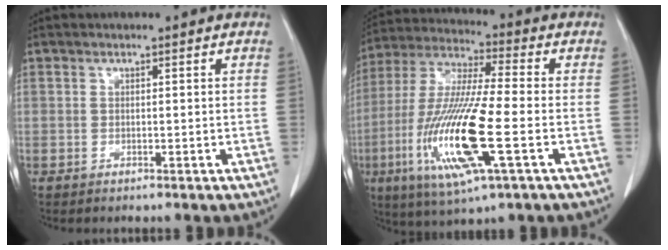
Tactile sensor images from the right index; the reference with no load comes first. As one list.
[{"total": 17.8, "force": [-4.8, 1.8, 17.1], "torque": [-0.361, -0.021, -0.087]}]